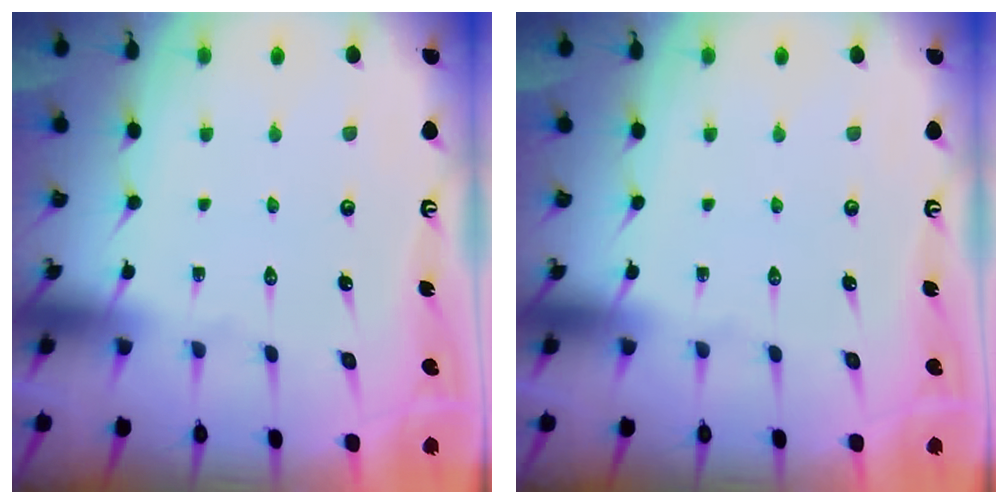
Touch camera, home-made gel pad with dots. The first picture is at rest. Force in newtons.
{"total": 0.0}